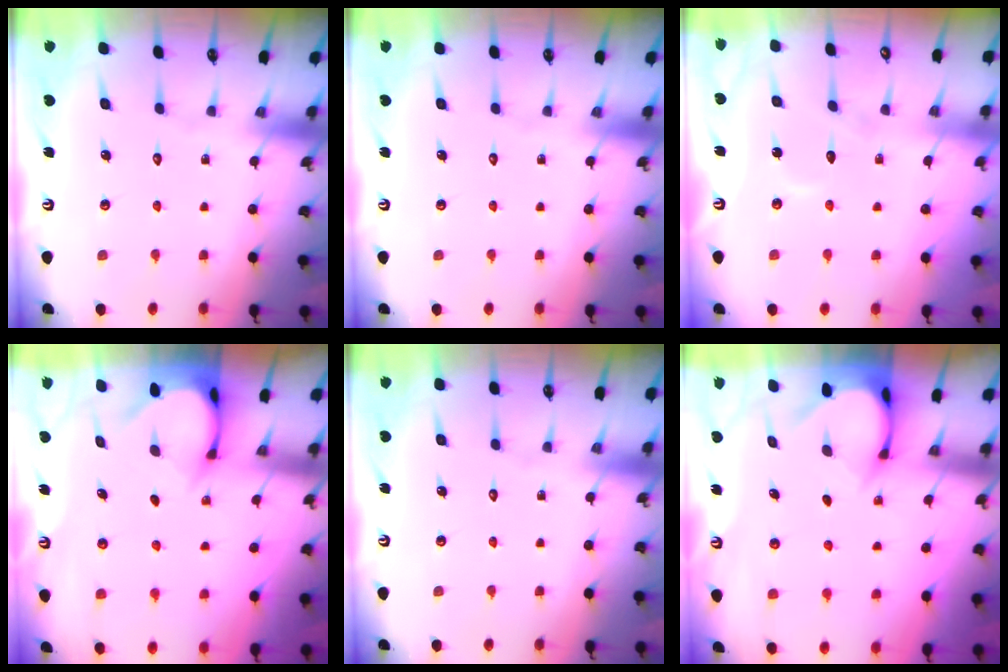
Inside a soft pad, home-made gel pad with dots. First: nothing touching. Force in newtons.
{"total": 0.0}
{"total": 4.7, "press": 4.6, "slide": 0.6}
{"total": 3.3, "press": 3.2, "slide": 0.3}
{"total": 0.0}
{"total": 3.4, "press": 3.4, "slide": 0.3}